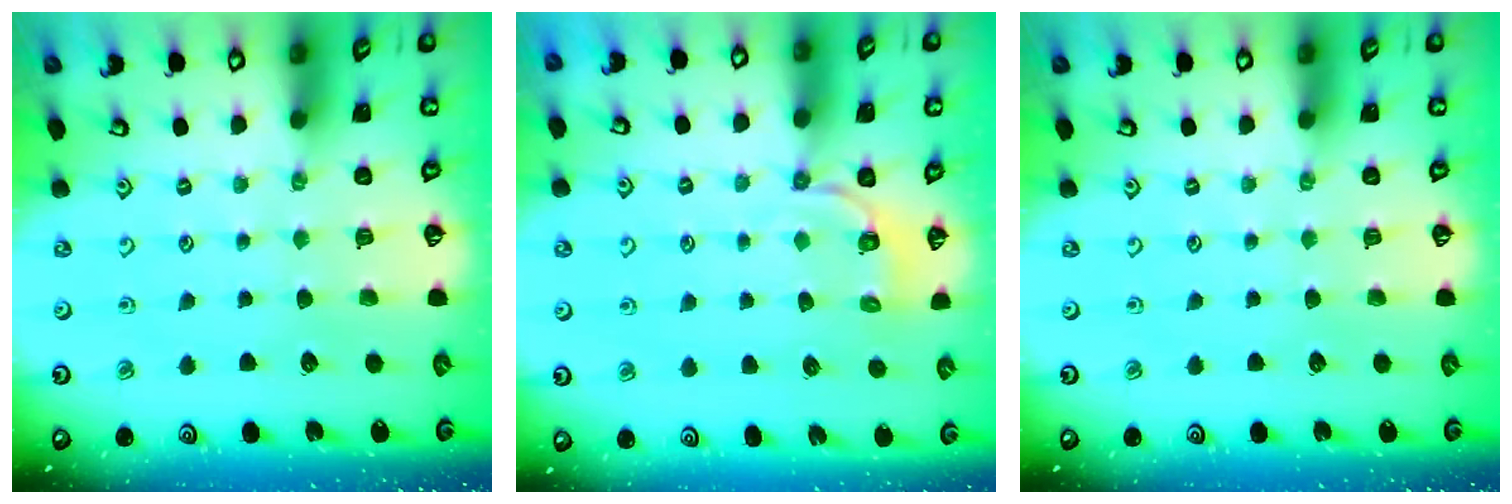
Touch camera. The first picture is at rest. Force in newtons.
{"total": 3.7, "press": 2.7, "slide": 2.5}
{"total": 0.0}